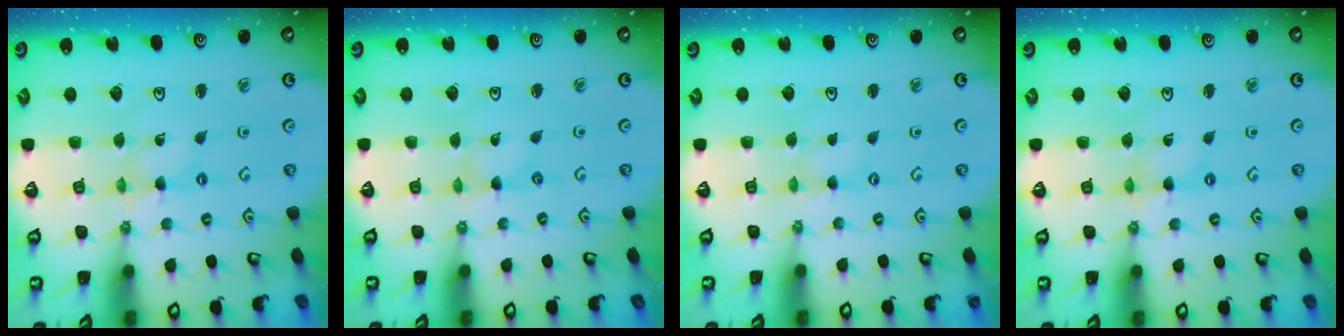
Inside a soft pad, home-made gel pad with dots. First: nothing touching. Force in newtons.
{"total": 0.0}
{"total": 0.0}
{"total": 0.9, "press": 0.9, "slide": 0.2}